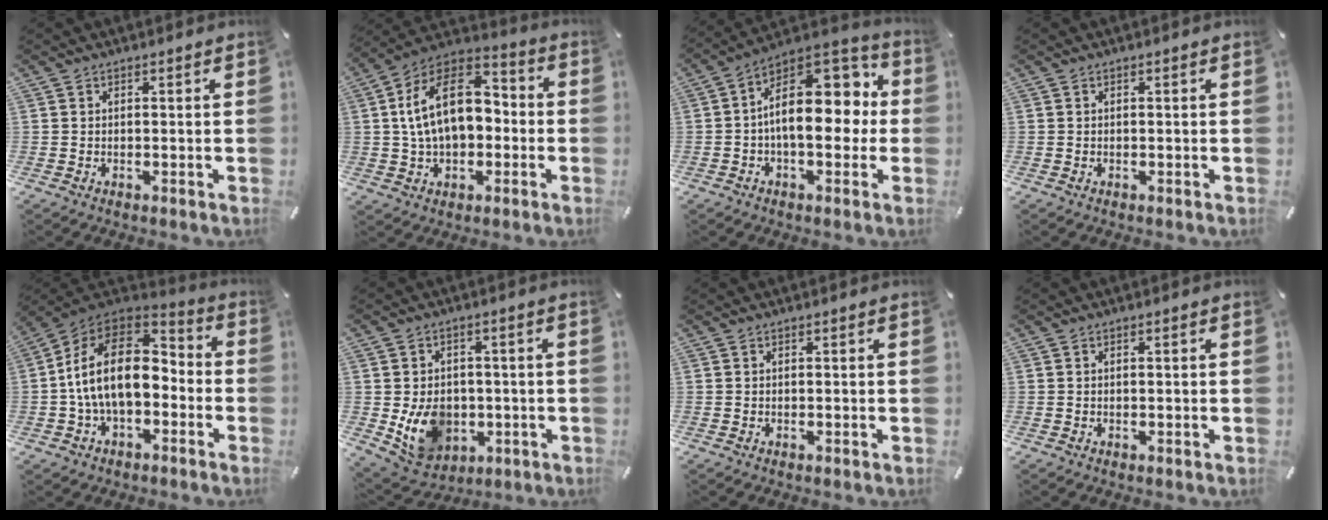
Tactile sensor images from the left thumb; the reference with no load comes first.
{"total": 17.0, "force": [1.5, 11.7, 12.3], "torque": [-0.234, 0.009, 0.025]}
{"total": 18.7, "force": [2.2, 11.0, 14.9], "torque": [-0.204, -0.016, 0.044]}
{"total": 0.0}
{"total": 17.9, "force": [-1.3, 11.5, 13.7], "torque": [-0.274, 0.018, -0.027]}
{"total": 11.0, "force": [-2.0, 9.1, 5.8], "torque": [-0.116, 0.005, -0.029]}
{"total": 0.0}
{"total": 0.5, "force": [0.0, 0.0, 0.5], "torque": [-0.008, -0.001, -0.001]}